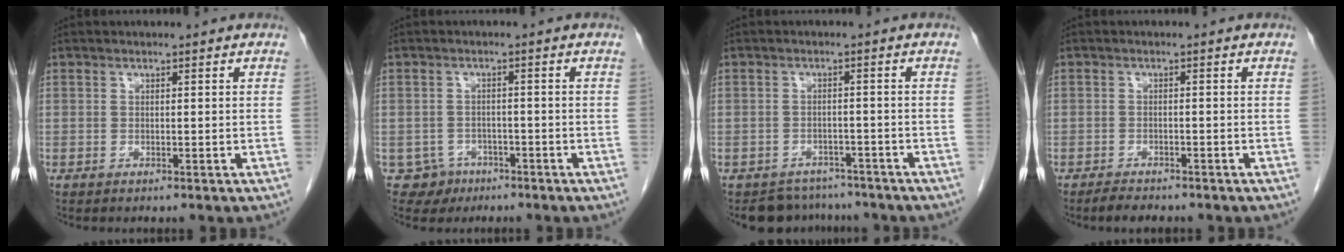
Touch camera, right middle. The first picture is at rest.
{"total": 3.2, "force": [-1.7, 2.7, -0.1], "torque": [0.007, 0.012, -0.022]}
{"total": 5.7, "force": [-5.2, 2.4, -0.5], "torque": [0.013, 0.011, -0.070]}
{"total": 2.4, "force": [-2.1, 0.7, 0.9], "torque": [-0.027, -0.006, -0.033]}